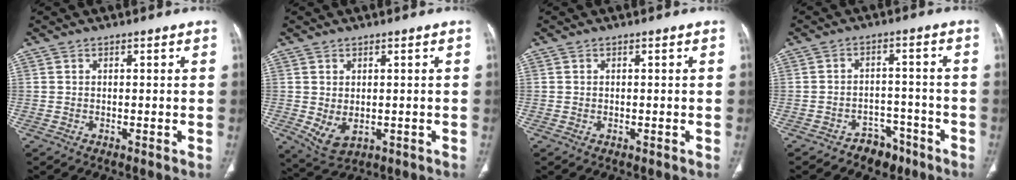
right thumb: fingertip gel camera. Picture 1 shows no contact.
{"total": 5.2, "force": [-0.6, 3.4, 3.9], "torque": [-0.065, -0.009, 0.009]}
{"total": 0.0}
{"total": 6.1, "force": [-4.2, 4.1, 1.5], "torque": [0.003, 0.042, -0.059]}